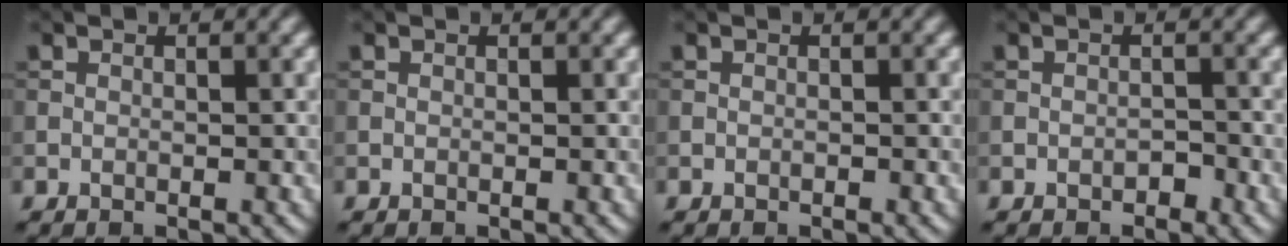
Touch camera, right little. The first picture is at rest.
{"total": 0.0}
{"total": 0.0}
{"total": 0.9, "force": [-0.6, 0.5, 0.4], "torque": [-0.004, 0.000, -0.010]}